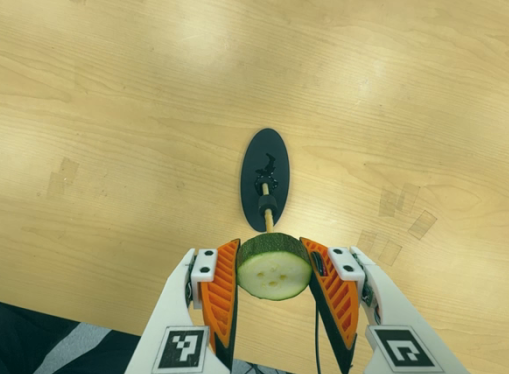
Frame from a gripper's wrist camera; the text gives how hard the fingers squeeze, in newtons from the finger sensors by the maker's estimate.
{"total": 8.3, "left": 8.7, "right": 8.0}